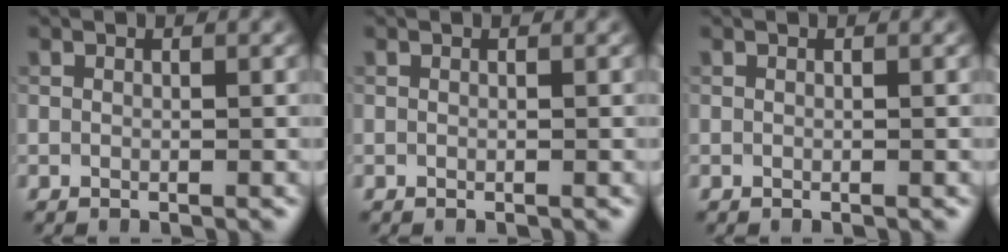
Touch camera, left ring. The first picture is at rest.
{"total": 0.0}
{"total": 0.0}